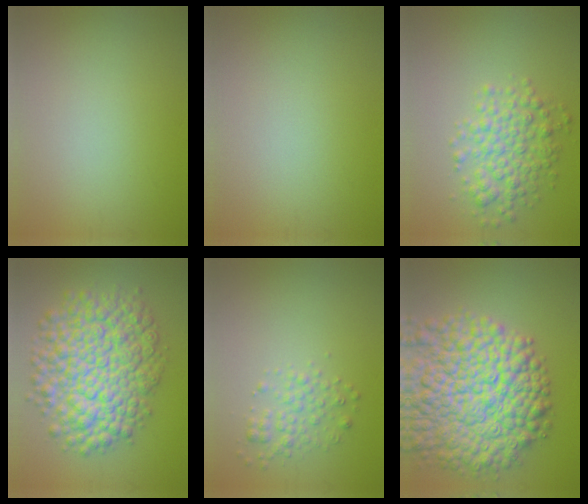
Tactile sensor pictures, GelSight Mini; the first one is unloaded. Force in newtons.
{"total": 0.0}
{"total": 4.2, "press": 4.2, "slide": 0.0}
{"total": 10.2, "press": 10.2, "slide": 0.3}
{"total": 2.0, "press": 2.0, "slide": 0.1}
{"total": 14.7, "press": 14.6, "slide": 0.7}